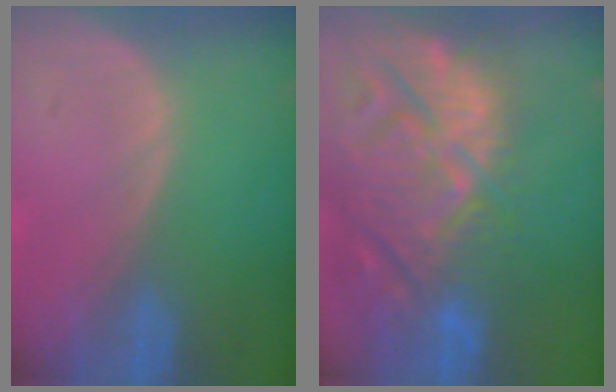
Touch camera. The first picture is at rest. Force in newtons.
{"total": 15.4, "press": 13.2, "slide": 8.0}